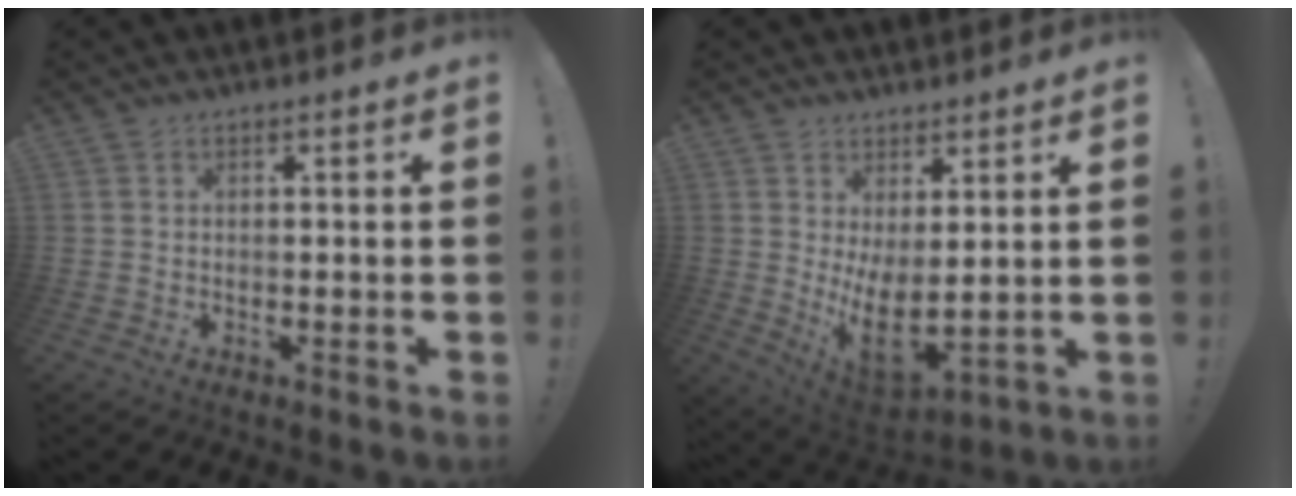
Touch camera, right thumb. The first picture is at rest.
{"total": 10.7, "force": [1.4, 6.0, 8.8], "torque": [-0.125, -0.036, 0.040]}